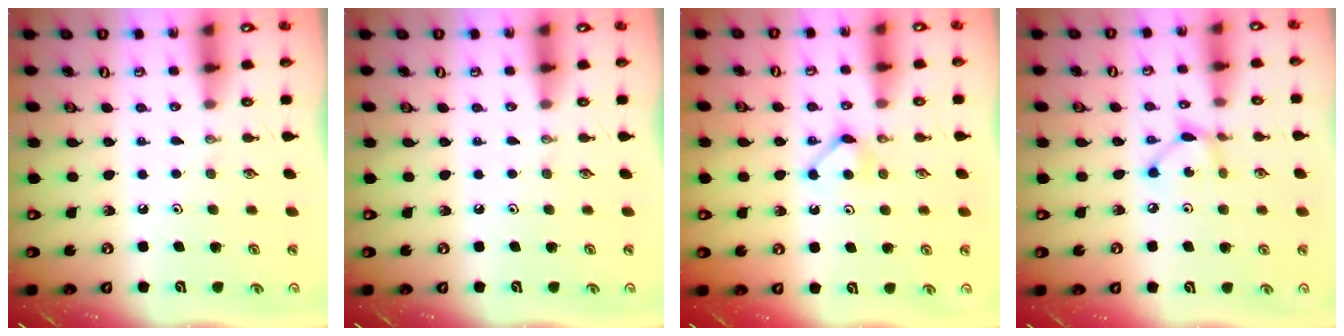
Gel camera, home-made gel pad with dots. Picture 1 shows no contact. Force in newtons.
{"total": 0.0}
{"total": 4.2, "press": 4.2, "slide": 0.5}
{"total": 5.1, "press": 5.1, "slide": 0.1}